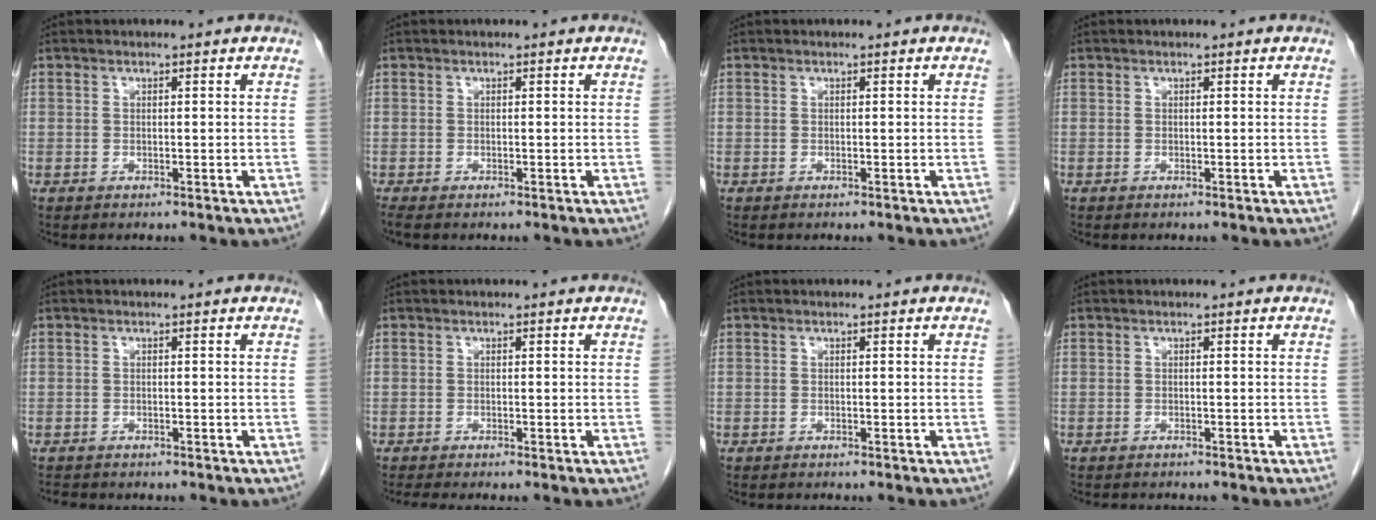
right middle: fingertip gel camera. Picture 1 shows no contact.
{"total": 1.0, "force": [-0.8, 0.1, 0.5], "torque": [-0.008, -0.003, -0.013]}
{"total": 0.0}
{"total": 0.0}
{"total": 2.3, "force": [-2.1, 0.7, 0.7], "torque": [-0.019, -0.008, -0.028]}
{"total": 1.8, "force": [-1.6, -0.4, 0.8], "torque": [-0.015, -0.006, -0.029]}
{"total": 0.8, "force": [-0.8, -0.1, 0.2], "torque": [-0.009, -0.004, -0.012]}
{"total": 2.6, "force": [-2.4, 0.5, 0.7], "torque": [-0.015, -0.008, -0.031]}